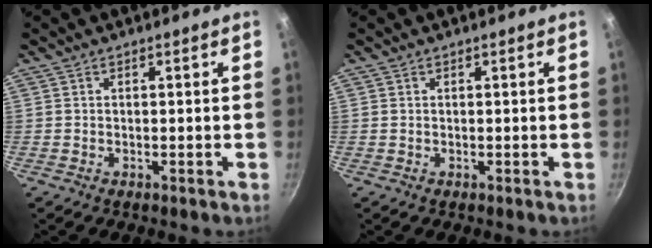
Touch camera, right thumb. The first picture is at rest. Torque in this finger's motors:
{"motor_torque": [0.31, -0.33, -0.64, 0.23, 0.02]}